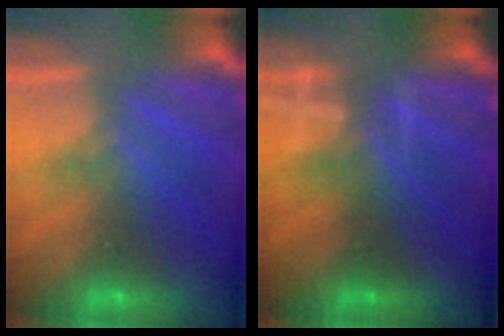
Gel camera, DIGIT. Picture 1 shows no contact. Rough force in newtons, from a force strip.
{"total": 3.2}